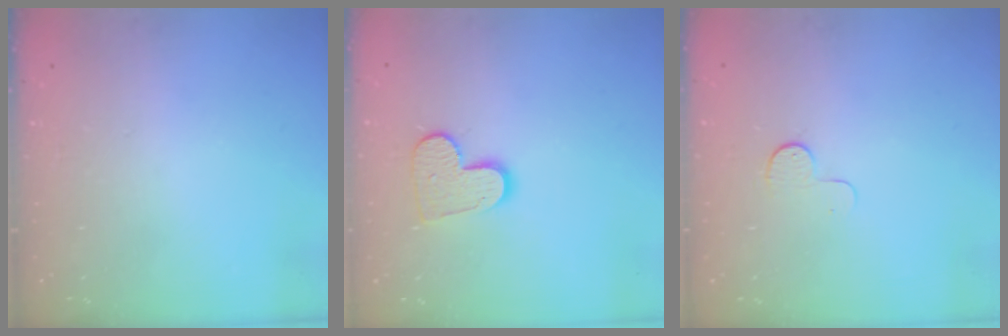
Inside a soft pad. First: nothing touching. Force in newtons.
{"total": 9.7, "press": 9.7, "slide": 0.5}
{"total": 4.6, "press": 4.6, "slide": 0.4}